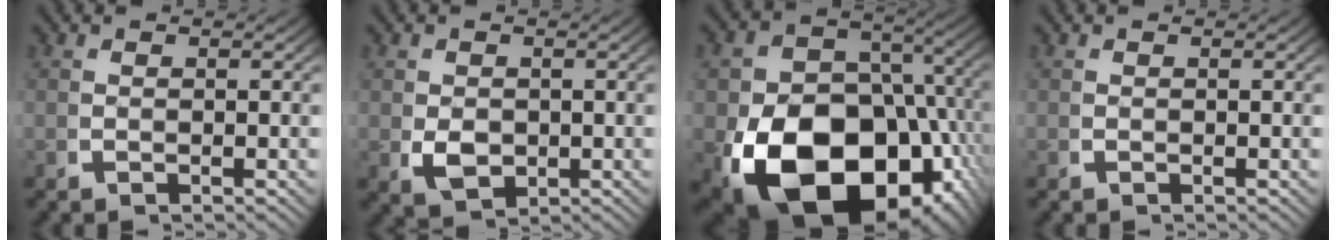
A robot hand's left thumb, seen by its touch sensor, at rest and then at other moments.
{"total": 3.0, "force": [-0.1, 2.4, 1.7], "torque": [-0.045, -0.014, 0.010]}
{"total": 21.2, "force": [-6.1, 13.6, 15.1], "torque": [-0.284, -0.078, -0.059]}
{"total": 0.0}